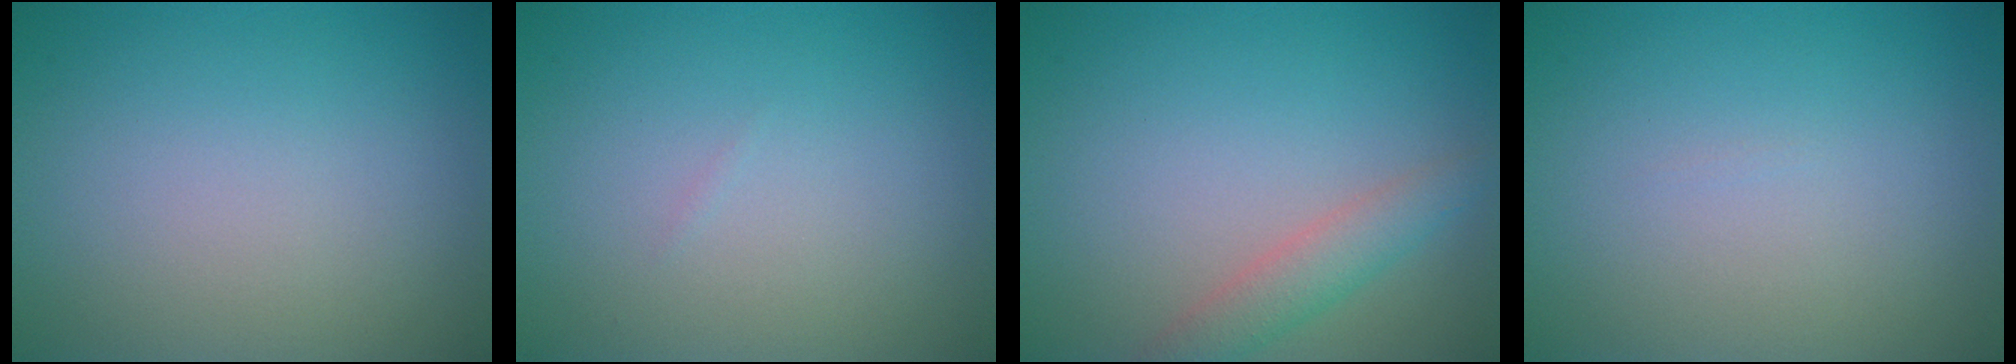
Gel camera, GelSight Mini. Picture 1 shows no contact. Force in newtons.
{"total": 0.0}
{"total": 2.5, "press": 2.5, "slide": 0.2}
{"total": 0.0}